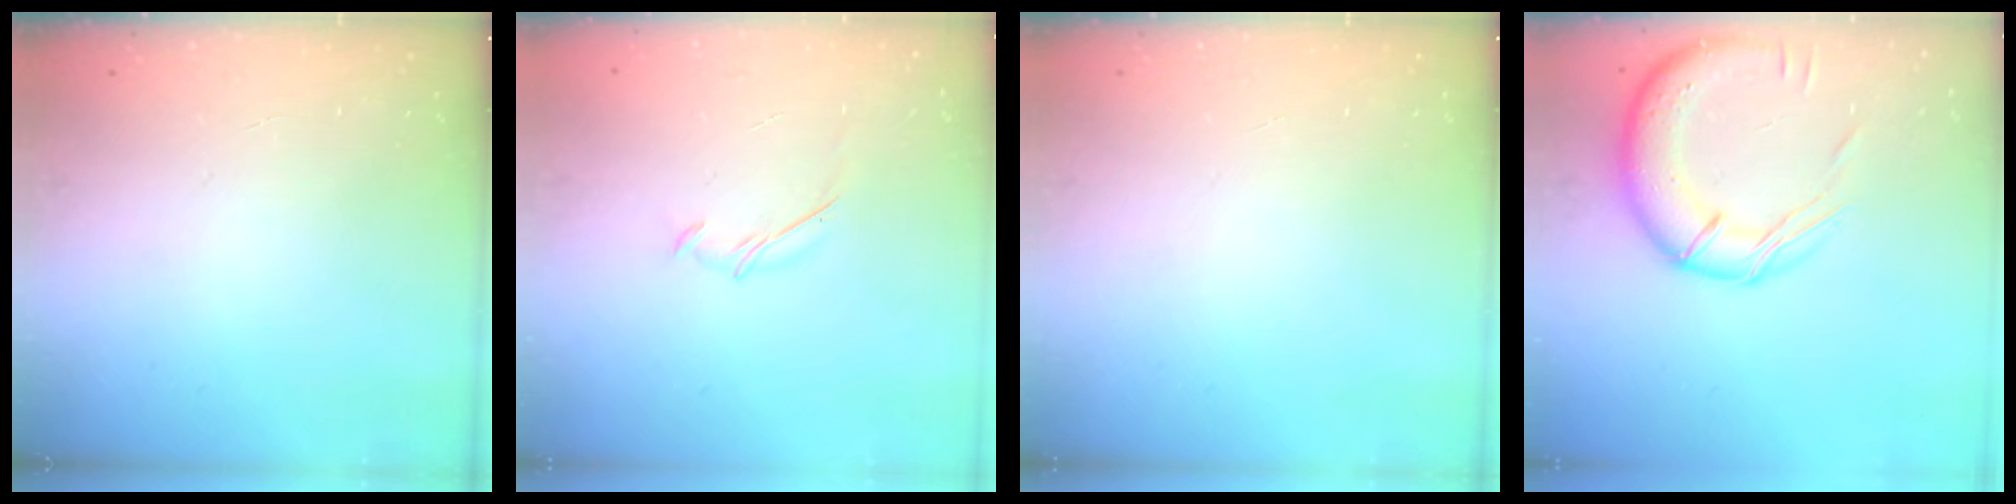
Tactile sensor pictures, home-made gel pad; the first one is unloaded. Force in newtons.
{"total": 5.4, "press": 5.4, "slide": 1.0}
{"total": 0.0}
{"total": 16.5, "press": 16.2, "slide": 2.9}